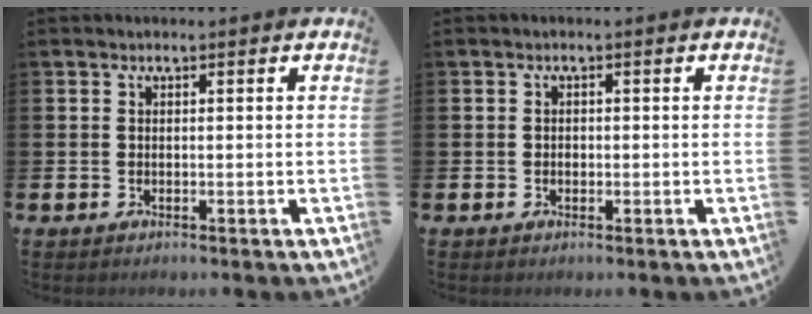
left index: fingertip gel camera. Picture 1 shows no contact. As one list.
[{"total": 0.7, "force": [-0.2, 0.6, 0.3], "torque": [-0.004, 0.003, -0.006]}]